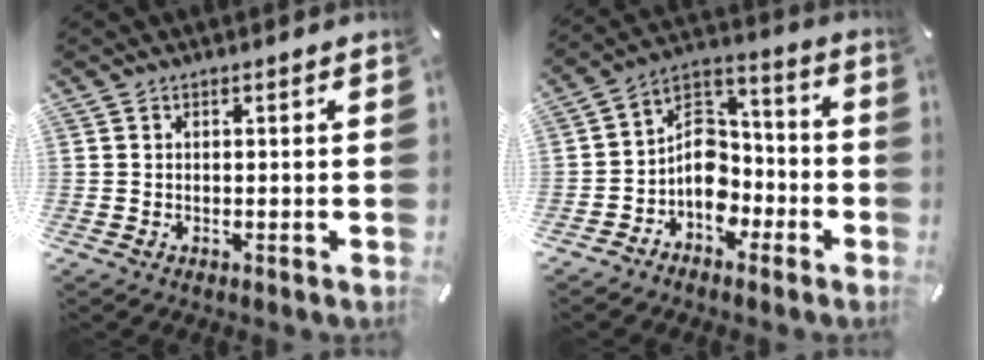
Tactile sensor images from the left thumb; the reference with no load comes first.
{"total": 10.7, "force": [-3.8, 9.0, 4.4], "torque": [-0.074, 0.018, -0.066]}